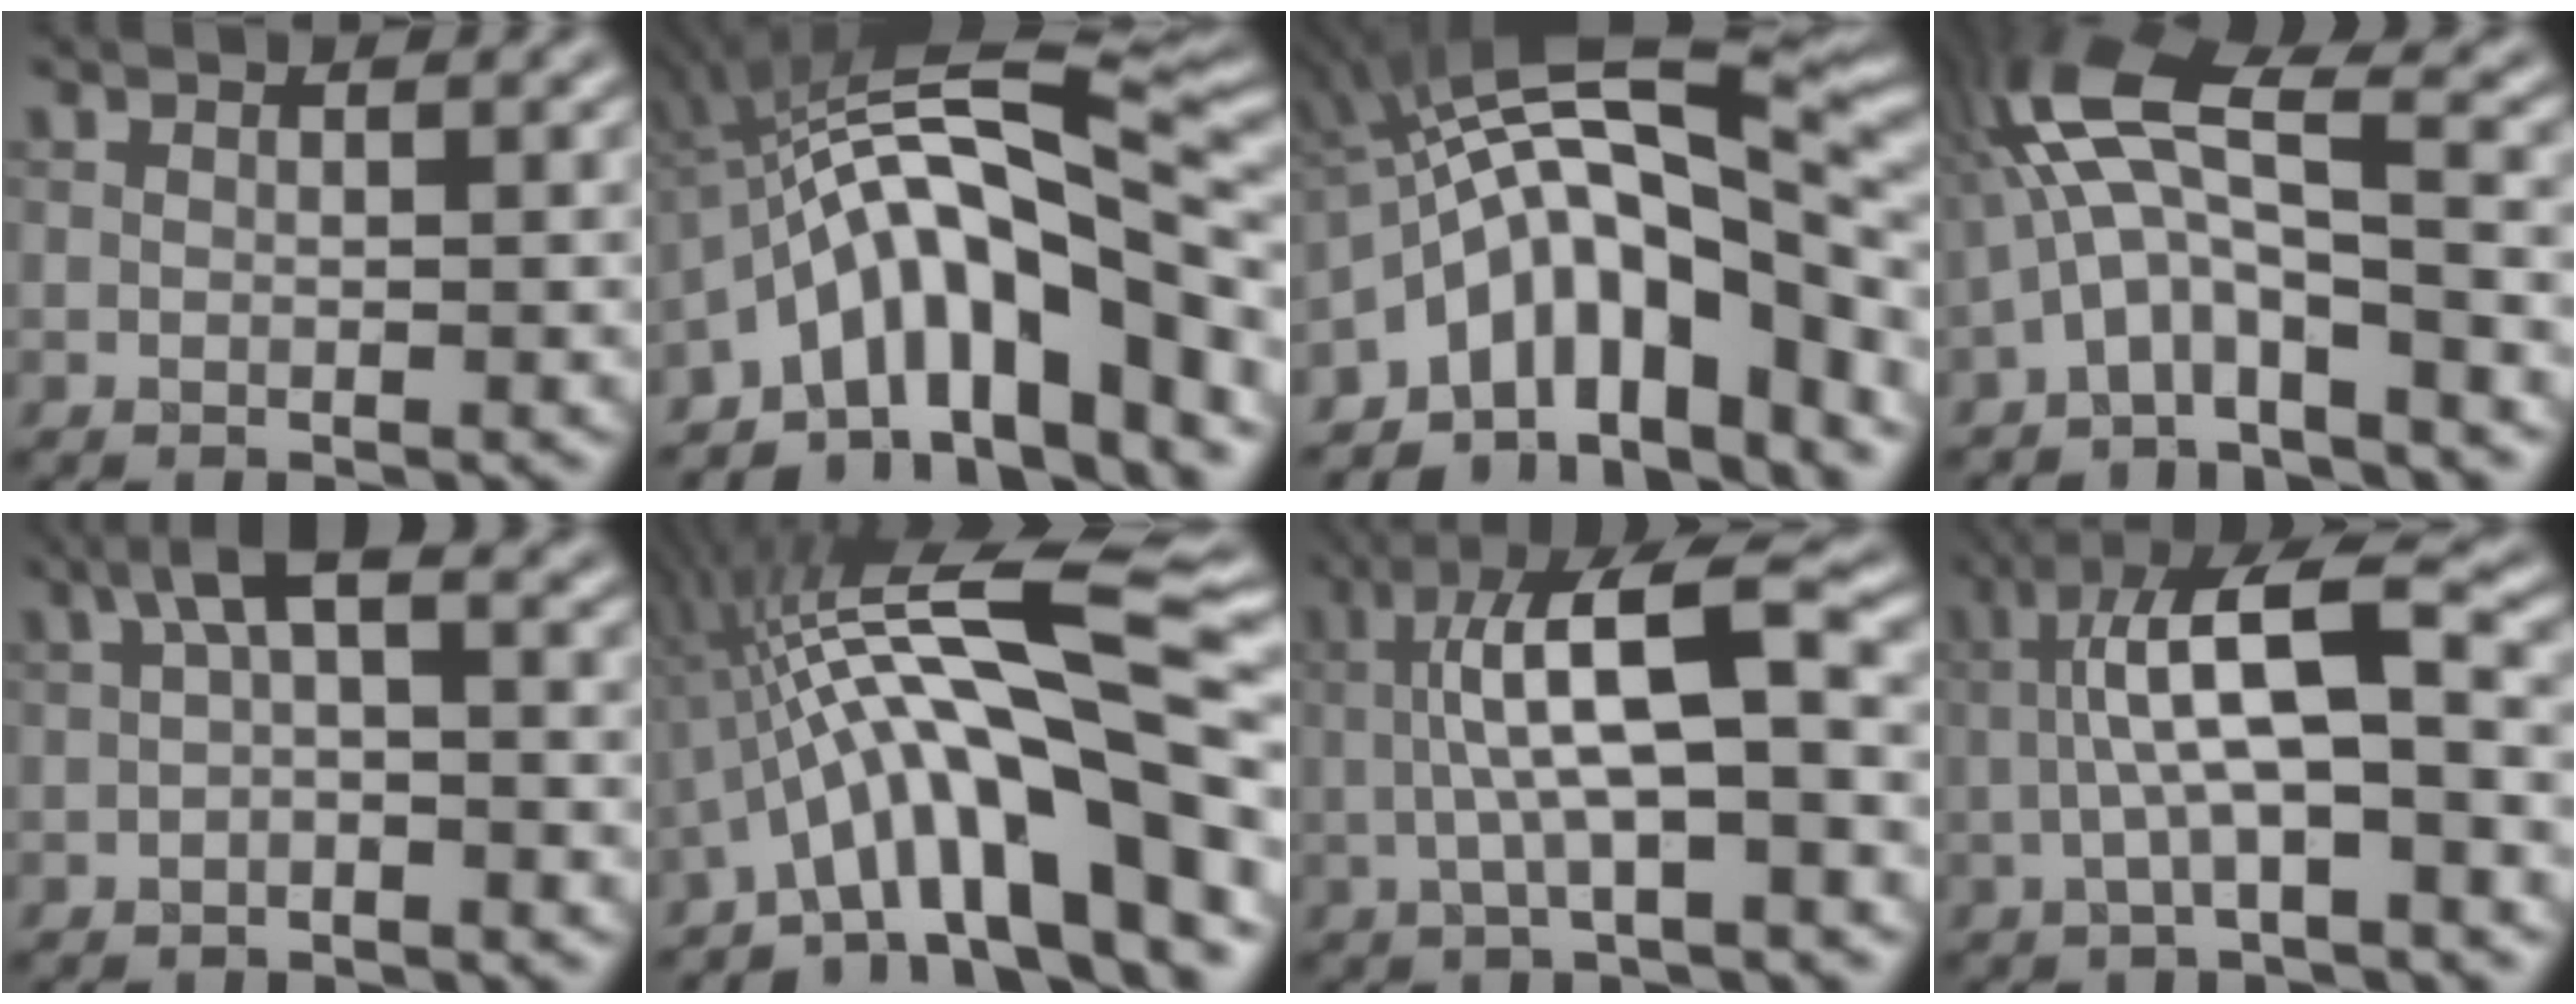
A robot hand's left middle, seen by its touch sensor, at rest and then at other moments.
{"total": 12.9, "force": [-4.4, 4.1, 11.4], "torque": [-0.163, 0.028, -0.077]}
{"total": 13.2, "force": [-4.3, 5.0, 11.5], "torque": [-0.163, 0.021, -0.070]}
{"total": 7.9, "force": [-1.8, 2.2, 7.3], "torque": [-0.148, 0.028, -0.051]}
{"total": 3.0, "force": [-0.1, 1.0, 2.8], "torque": [-0.050, 0.017, -0.011]}
{"total": 14.8, "force": [-3.3, 2.9, 14.1], "torque": [-0.214, 0.036, -0.051]}
{"total": 8.2, "force": [-0.3, 1.8, 8.0], "torque": [-0.140, 0.023, -0.011]}
{"total": 7.4, "force": [-0.8, 1.7, 7.2], "torque": [-0.129, 0.024, -0.020]}